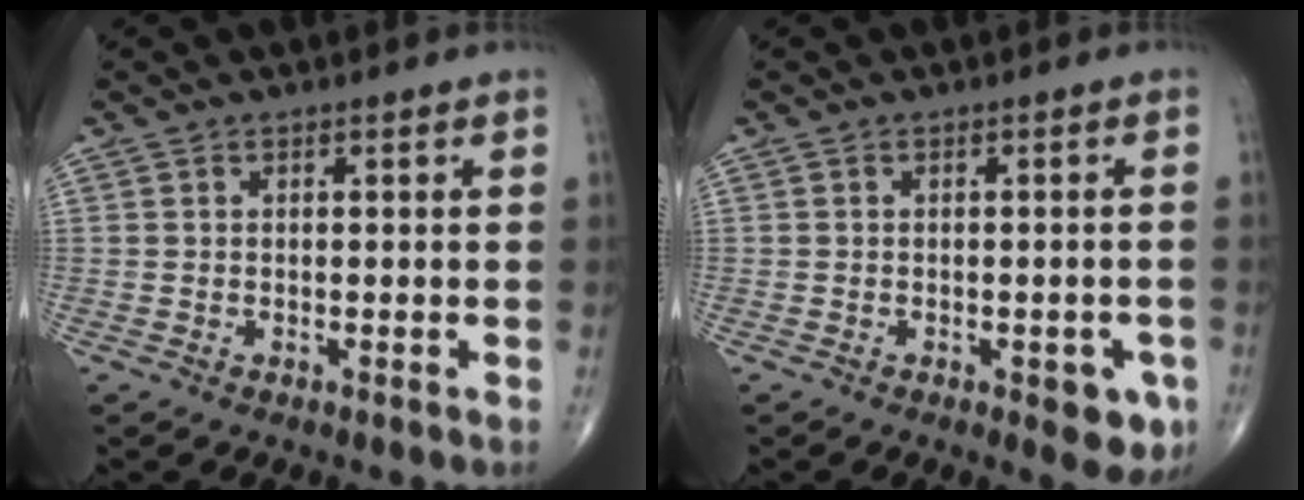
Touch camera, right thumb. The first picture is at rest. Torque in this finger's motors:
{"motor_torque": [0.76, 0.98, 0.15, 0.09, 0.00]}